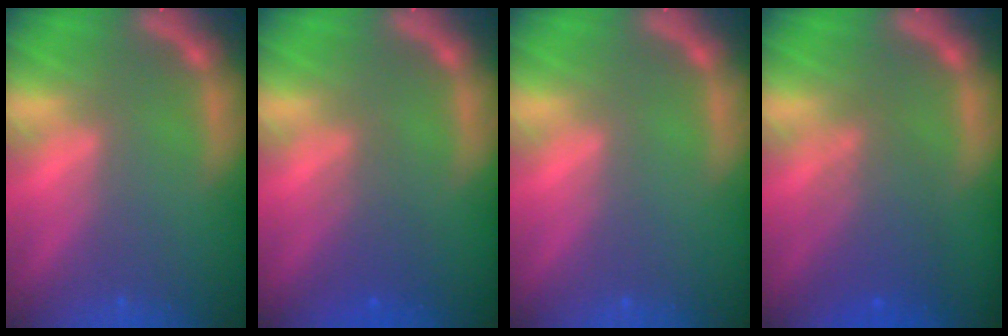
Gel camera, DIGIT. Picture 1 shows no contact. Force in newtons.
{"total": 2.5}
{"total": 0.0}
{"total": 4.6}